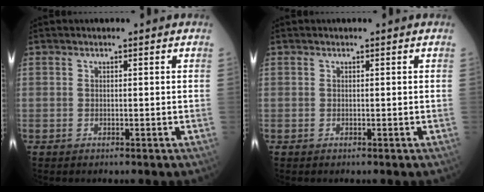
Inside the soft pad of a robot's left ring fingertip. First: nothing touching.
{"total": 0.0}